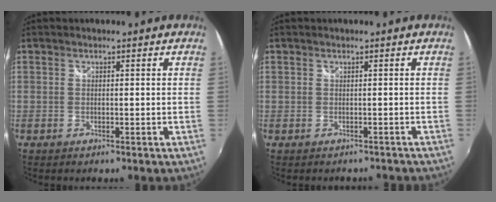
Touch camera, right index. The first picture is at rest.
{"total": 1.8, "force": [-1.1, 1.4, 0.2], "torque": [0.003, 0.007, -0.009]}